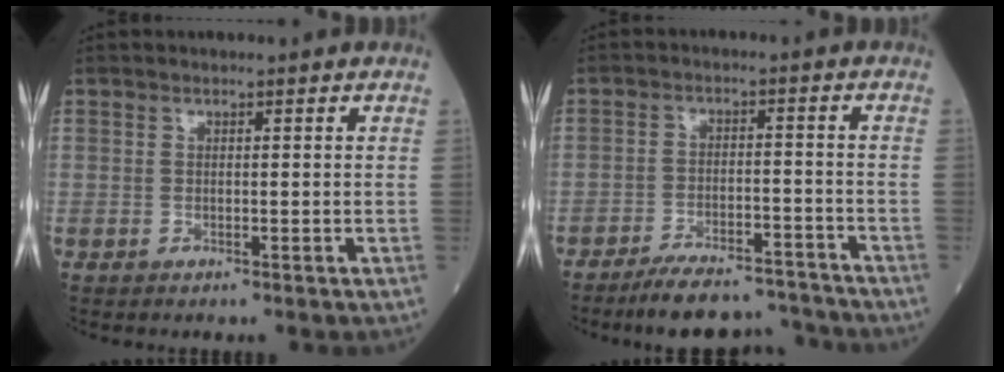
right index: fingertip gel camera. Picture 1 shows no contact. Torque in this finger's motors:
{"motor_torque": [0.59, -0.68, 0.08, 0.02]}